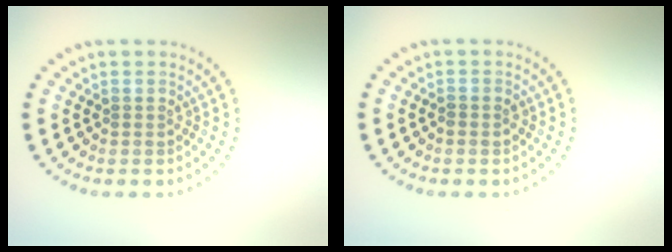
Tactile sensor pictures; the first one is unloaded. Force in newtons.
{"total": 0.8, "press": 0.7, "slide": 0.2}